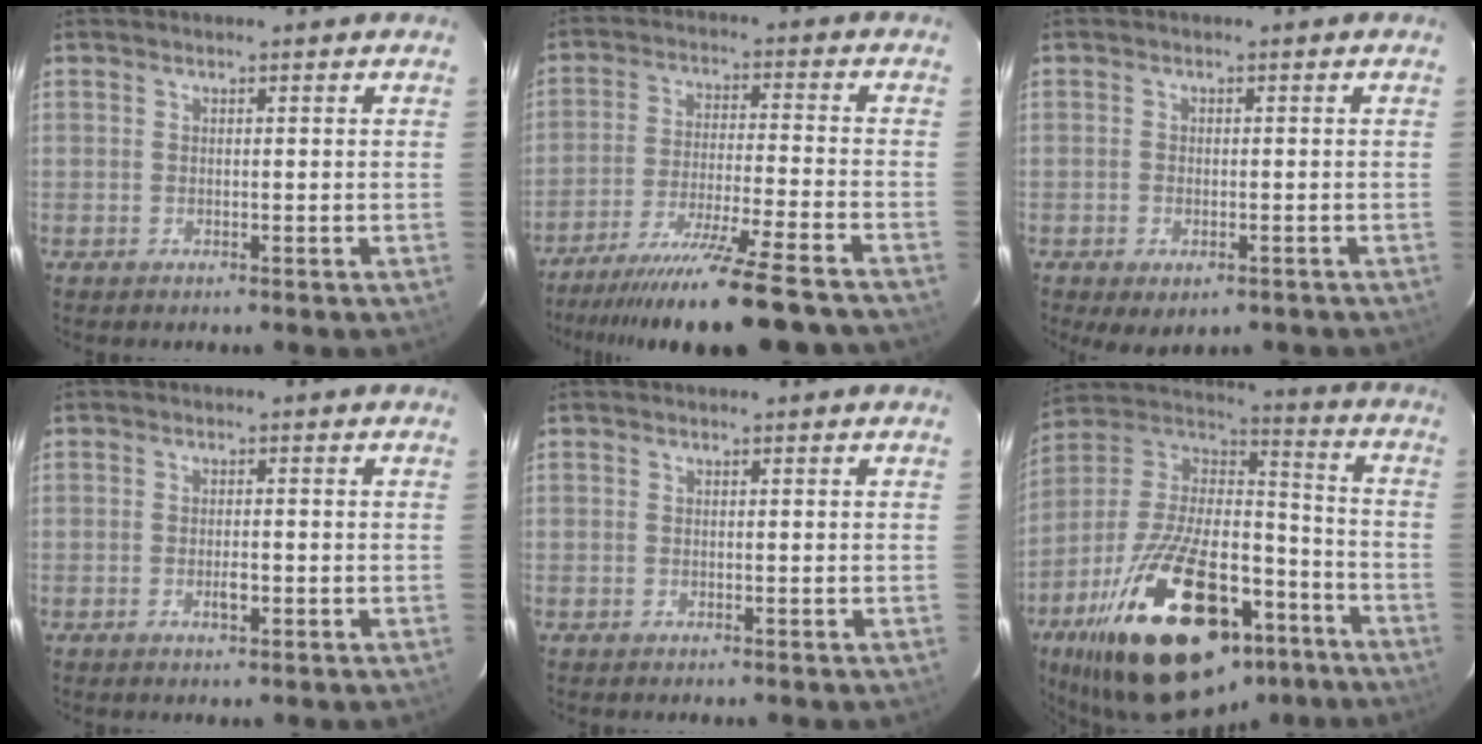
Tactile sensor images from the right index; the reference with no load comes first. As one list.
[{"total": 21.6, "force": [-19.2, -0.7, 9.8], "torque": [-0.185, -0.058, -0.297]}, {"total": 4.8, "force": [-2.7, 2.5, 3.0], "torque": [-0.066, -0.018, -0.039]}, {"total": 2.2, "force": [-0.8, 1.0, 1.9], "torque": [-0.033, 0.000, -0.014]}, {"total": 0.0}, {"total": 34.7, "force": [-20.0, 16.3, 23.2], "torque": [-0.433, 0.005, -0.299]}]